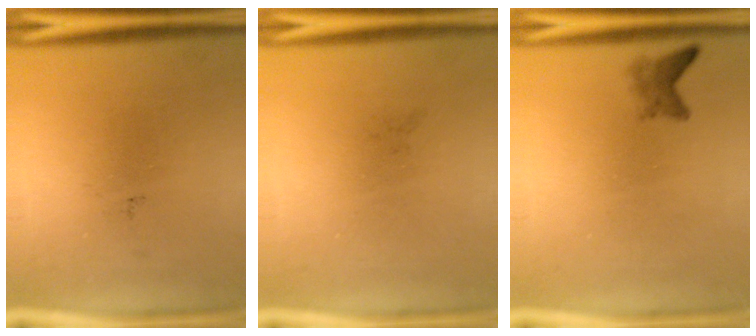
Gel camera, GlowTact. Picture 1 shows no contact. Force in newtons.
{"total": 0.0}
{"total": 1.7}